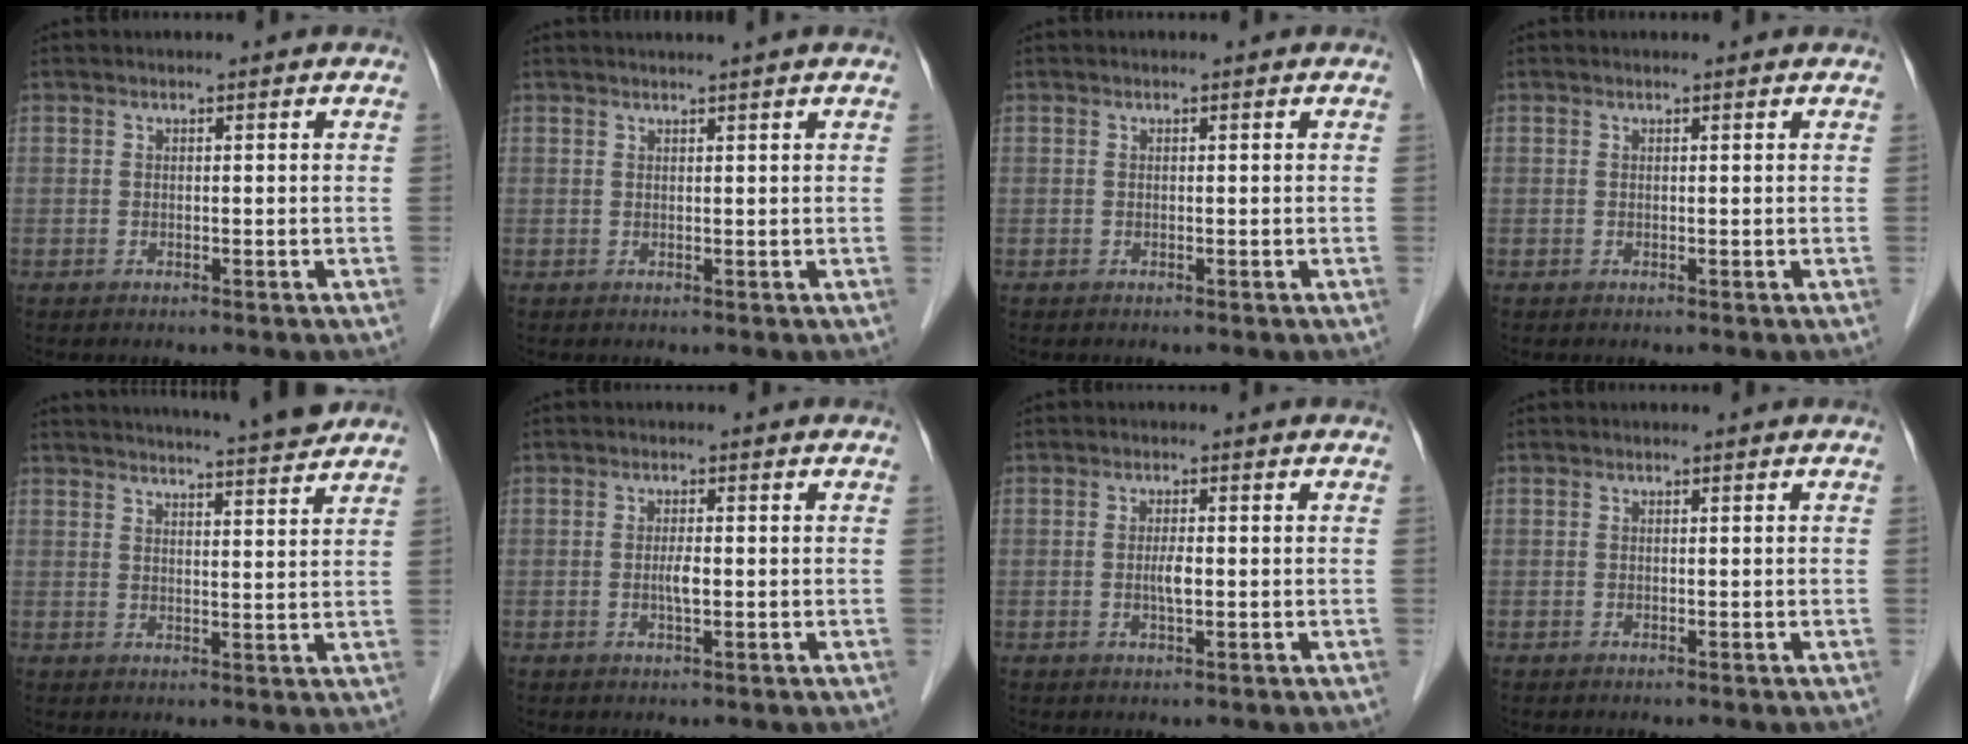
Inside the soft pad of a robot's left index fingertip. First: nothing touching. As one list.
[{"total": 2.5, "force": [2.1, -0.7, 1.1], "torque": [-0.013, 0.010, 0.033]}, {"total": 0.0}, {"total": 0.9, "force": [0.9, 0.1, 0.2], "torque": [-0.008, 0.006, 0.009]}, {"total": 13.3, "force": [12.2, -0.2, 5.3], "torque": [-0.086, 0.001, 0.156]}, {"total": 1.8, "force": [-0.2, 0.3, 1.8], "torque": [-0.037, 0.000, -0.004]}, {"total": 2.0, "force": [-0.2, 0.4, 2.0], "torque": [-0.041, 0.000, -0.004]}, {"total": 0.0}]